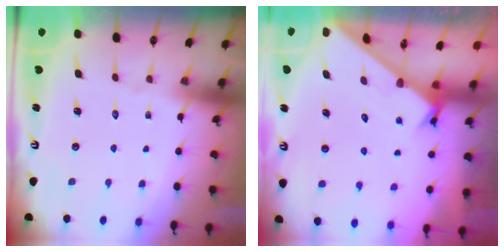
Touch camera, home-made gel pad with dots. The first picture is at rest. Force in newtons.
{"total": 1.7, "press": 1.7, "slide": 0.1}